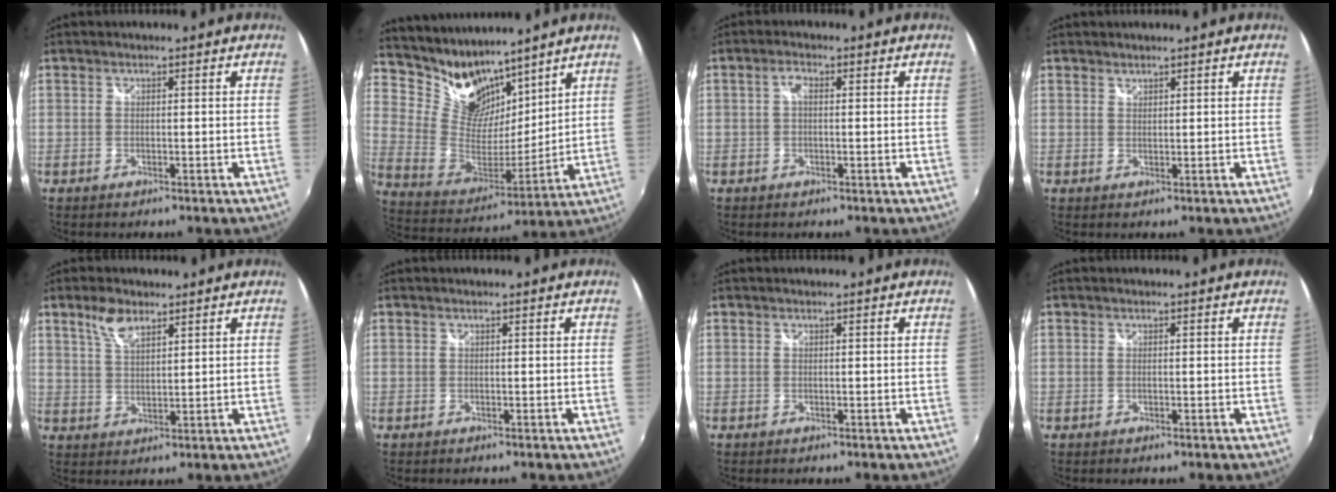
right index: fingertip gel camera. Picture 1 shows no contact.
{"total": 15.7, "force": [12.4, 8.2, 5.2], "torque": [-0.135, 0.005, 0.245]}
{"total": 1.8, "force": [0.1, 0.9, 1.5], "torque": [-0.031, 0.006, -0.001]}
{"total": 0.9, "force": [0.9, 0.3, 0.0], "torque": [0.001, 0.001, 0.017]}
{"total": 5.4, "force": [3.6, 2.4, 3.3], "torque": [-0.060, 0.006, 0.071]}
{"total": 0.0}
{"total": 0.0}
{"total": 0.0}